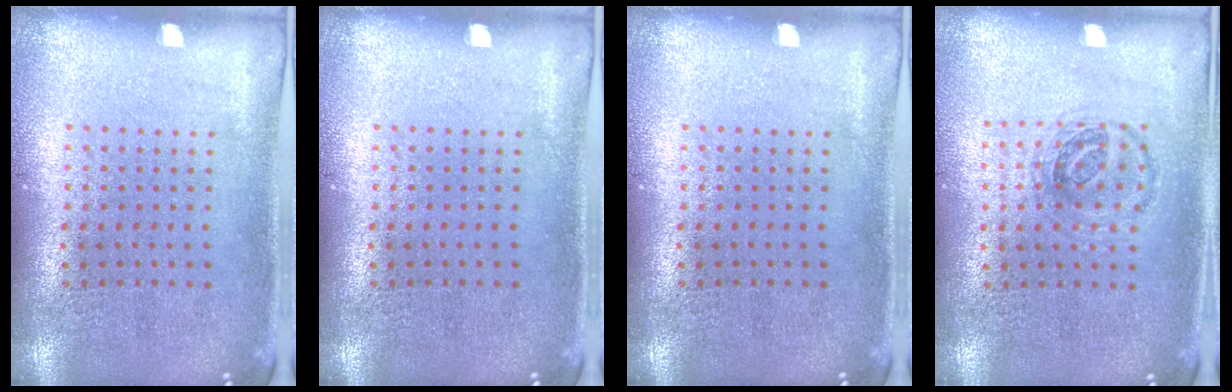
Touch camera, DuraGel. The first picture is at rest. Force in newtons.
{"total": 0.0}
{"total": 0.0}
{"total": 1.0, "press": 0.9, "slide": 0.1}